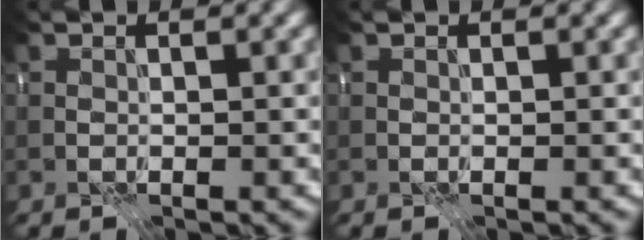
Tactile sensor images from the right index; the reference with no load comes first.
{"total": 0.0}